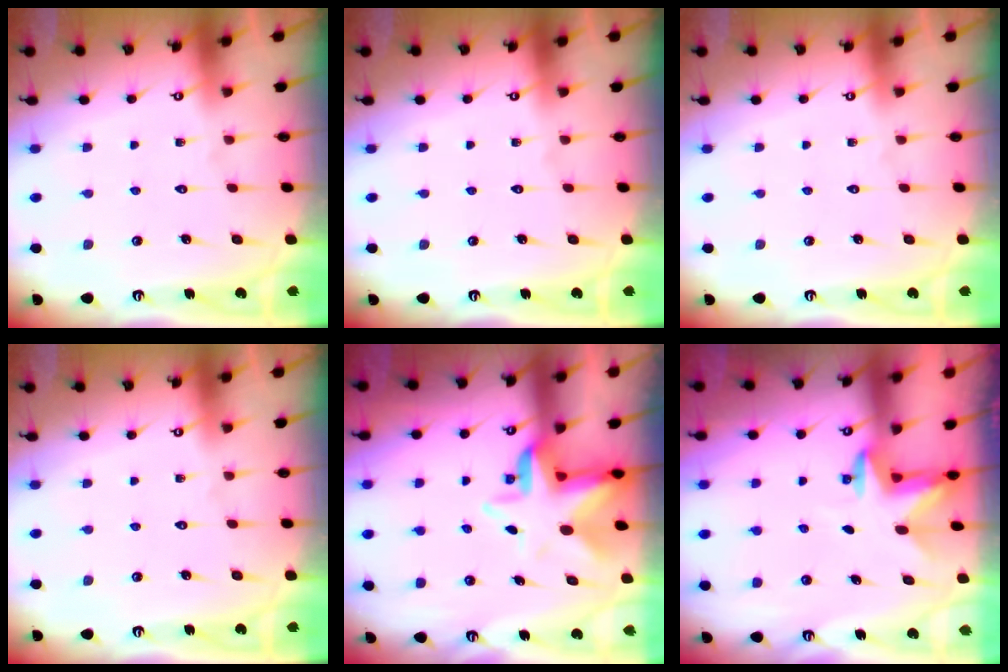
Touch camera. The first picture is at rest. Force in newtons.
{"total": 0.0}
{"total": 0.0}
{"total": 0.0}
{"total": 6.7, "press": 6.5, "slide": 1.5}
{"total": 3.1, "press": 3.0, "slide": 0.7}